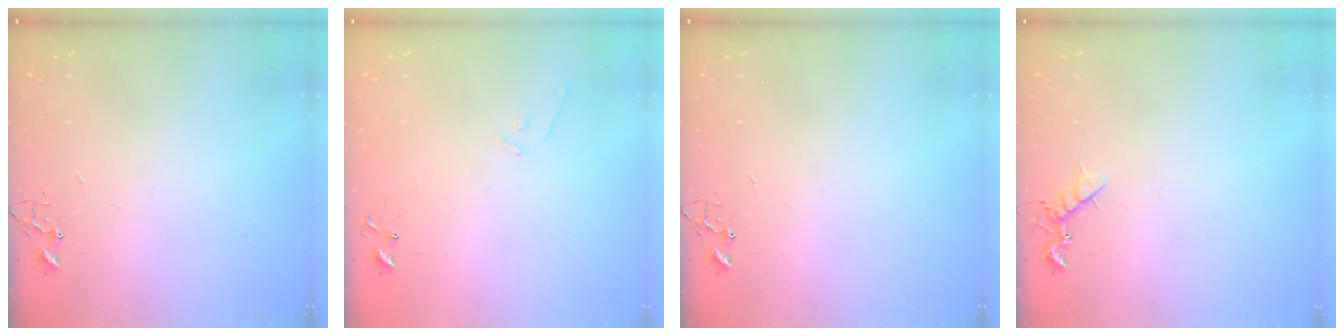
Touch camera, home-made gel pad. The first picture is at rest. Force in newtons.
{"total": 5.3, "press": 5.3, "slide": 0.4}
{"total": 0.0}
{"total": 7.0, "press": 6.9, "slide": 1.1}